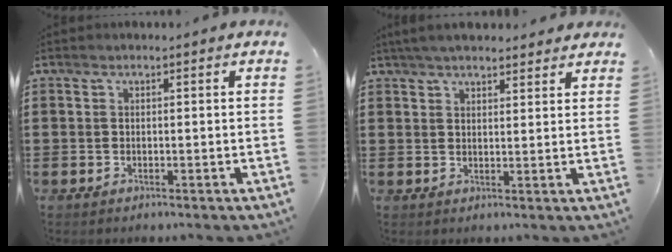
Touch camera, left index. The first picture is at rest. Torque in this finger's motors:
{"motor_torque": [2.14, 0.00, 1.06, 0.21]}